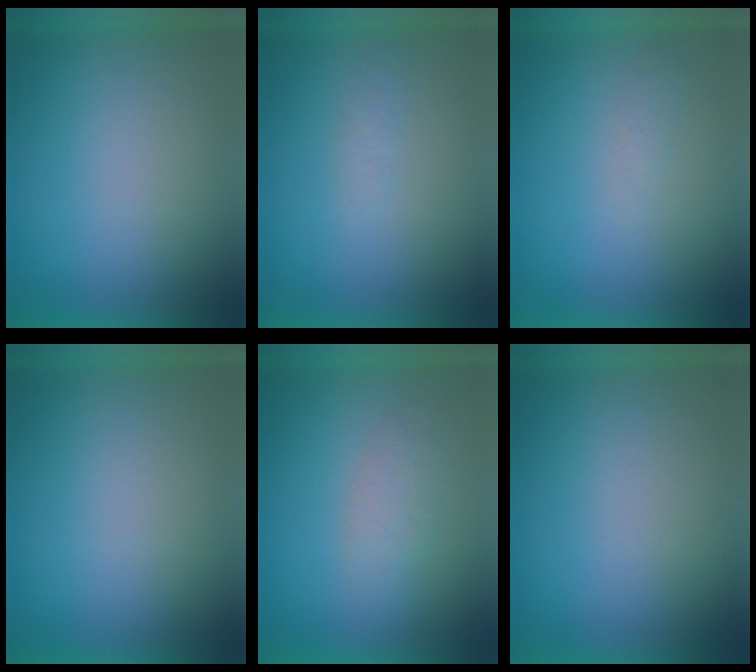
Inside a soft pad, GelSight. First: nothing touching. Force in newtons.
{"total": 1.3}
{"total": 1.2}
{"total": 0.0}
{"total": 2.7}
{"total": 0.0}